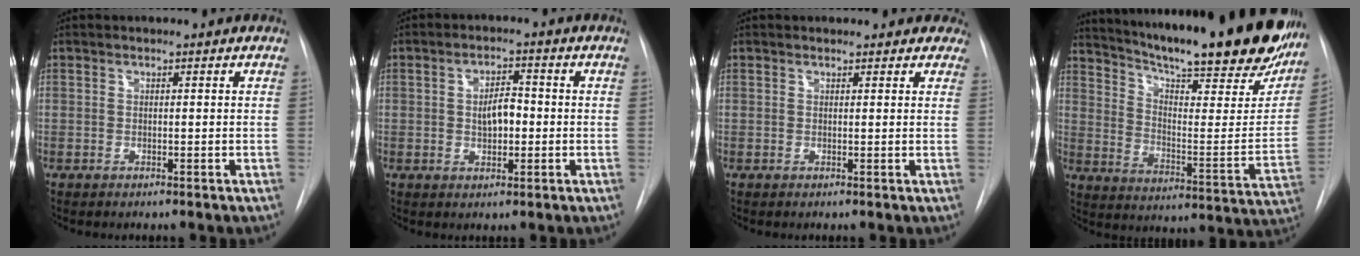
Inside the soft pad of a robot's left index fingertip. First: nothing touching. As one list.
[{"total": 4.2, "force": [-0.7, 2.0, 3.6], "torque": [-0.059, 0.000, -0.009]}, {"total": 6.1, "force": [5.3, 2.6, 1.2], "torque": [0.012, 0.002, 0.038]}, {"total": 32.0, "force": [25.9, 5.2, 18.1], "torque": [-0.269, -0.081, 0.338]}]